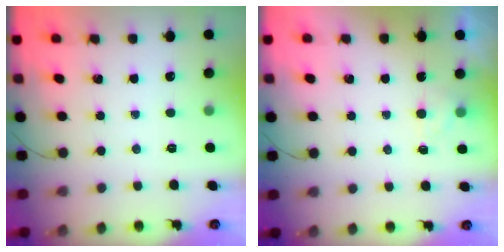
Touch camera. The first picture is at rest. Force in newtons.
{"total": 1.3, "press": 0.7, "slide": 1.0}